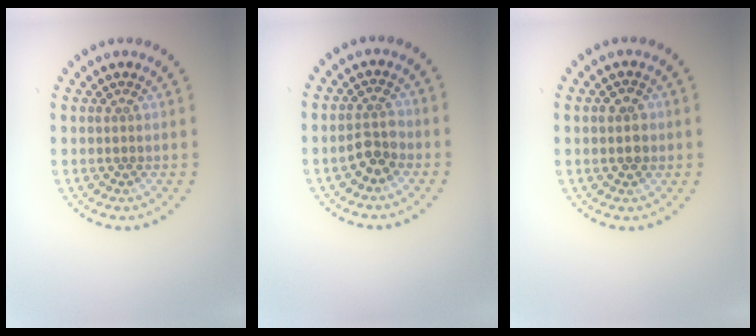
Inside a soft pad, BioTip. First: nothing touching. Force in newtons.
{"total": 2.2, "press": 2.1, "slide": 0.7}
{"total": 2.4, "press": 2.4, "slide": 0.1}